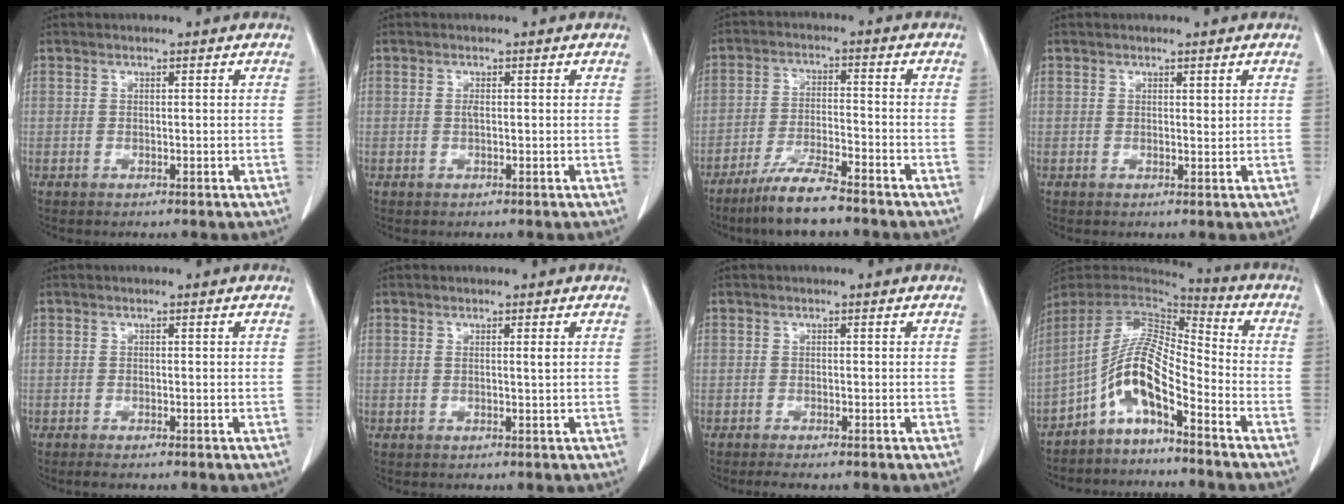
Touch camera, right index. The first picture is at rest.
{"total": 0.7, "force": [0.0, 0.1, 0.6], "torque": [-0.015, -0.001, -0.001]}
{"total": 7.5, "force": [-6.1, 0.3, 4.4], "torque": [-0.089, -0.021, -0.116]}
{"total": 0.5, "force": [0.4, 0.2, 0.3], "torque": [-0.006, -0.004, 0.006]}
{"total": 1.1, "force": [-0.9, -0.2, 0.6], "torque": [-0.014, -0.005, -0.014]}
{"total": 0.9, "force": [0.3, -0.2, 0.8], "torque": [-0.016, -0.001, 0.004]}
{"total": 2.1, "force": [-1.8, -0.2, 1.1], "torque": [-0.016, -0.006, -0.026]}
{"total": 10.0, "force": [-5.5, 1.9, 8.1], "torque": [-0.155, 0.024, -0.100]}